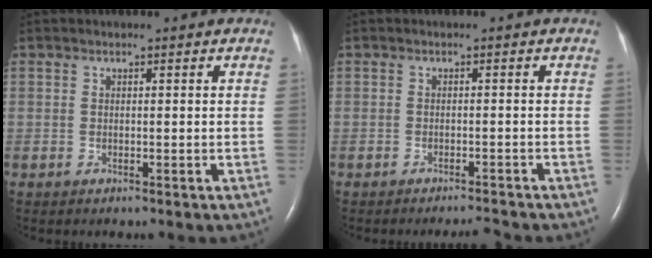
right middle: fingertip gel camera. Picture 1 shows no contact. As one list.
[{"total": 2.2, "force": [-2.1, -0.4, 0.3], "torque": [-0.007, -0.008, -0.030]}]